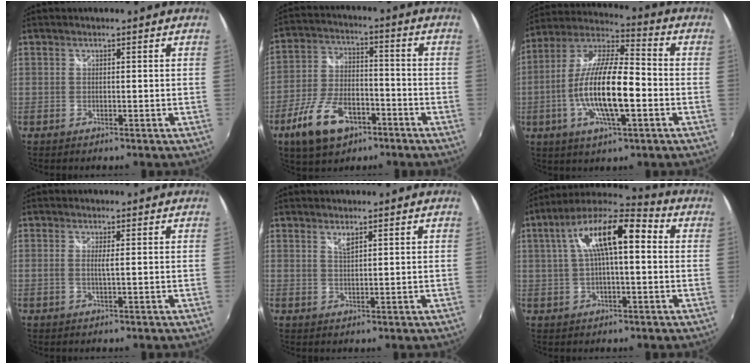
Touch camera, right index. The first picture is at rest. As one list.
[{"total": 14.6, "force": [-6.8, 8.0, 10.2], "torque": [-0.225, -0.020, -0.112]}, {"total": 17.0, "force": [-4.0, 4.6, 15.8], "torque": [-0.308, -0.006, -0.078]}, {"total": 1.4, "force": [0.1, -0.2, 1.3], "torque": [-0.027, -0.003, 0.000]}, {"total": 1.7, "force": [1.2, 0.3, 1.1], "torque": [-0.020, -0.001, 0.020]}, {"total": 14.5, "force": [2.6, 4.7, 13.5], "torque": [-0.236, 0.031, 0.034]}]